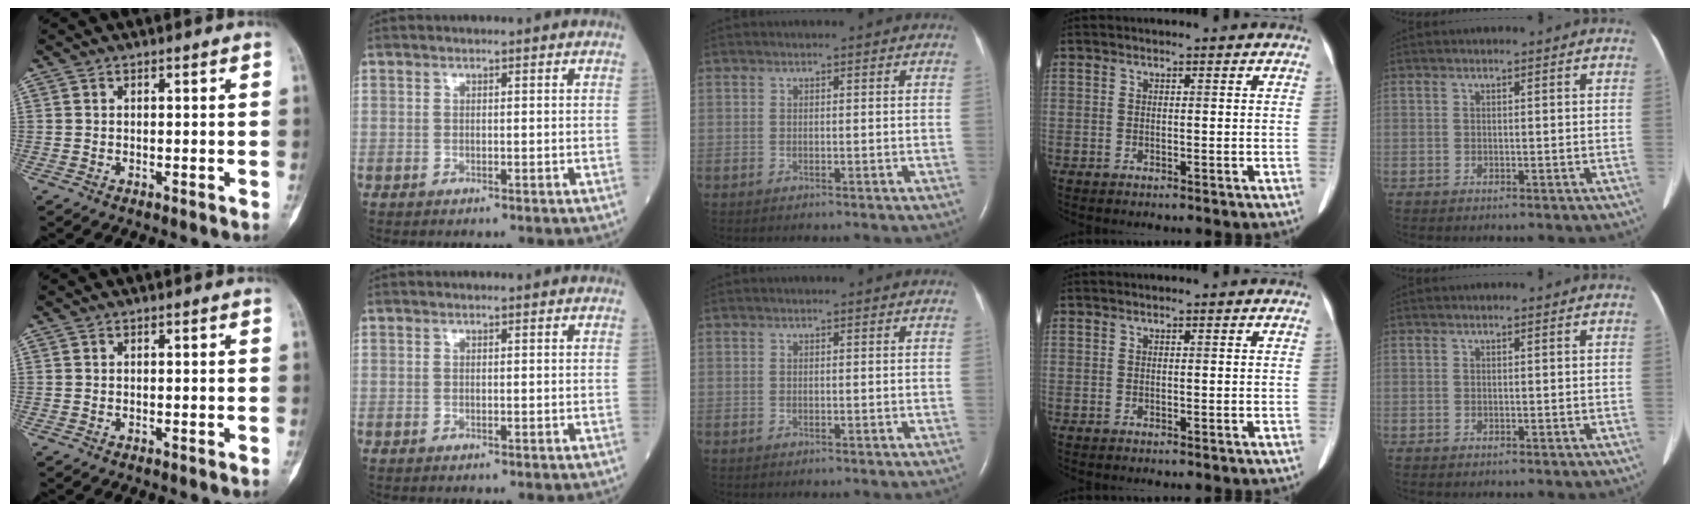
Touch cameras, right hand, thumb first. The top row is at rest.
{}